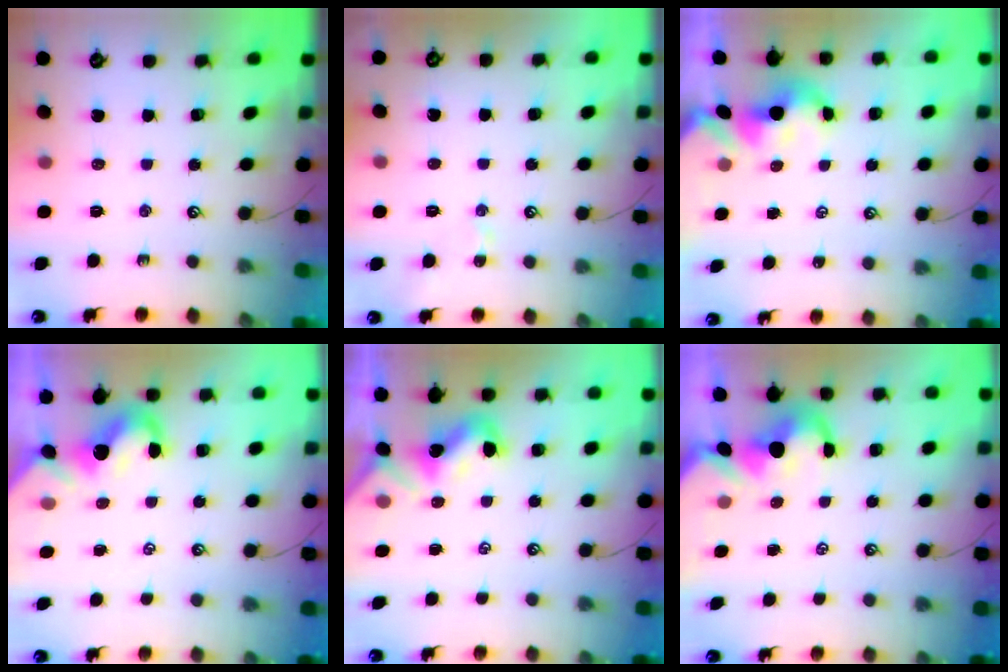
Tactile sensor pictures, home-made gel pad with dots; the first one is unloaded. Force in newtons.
{"total": 2.5, "press": 2.4, "slide": 0.7}
{"total": 2.4, "press": 2.4, "slide": 0.2}
{"total": 1.4, "press": 1.2, "slide": 0.7}
{"total": 1.7, "press": 1.7, "slide": 0.1}
{"total": 2.9, "press": 2.7, "slide": 1.1}